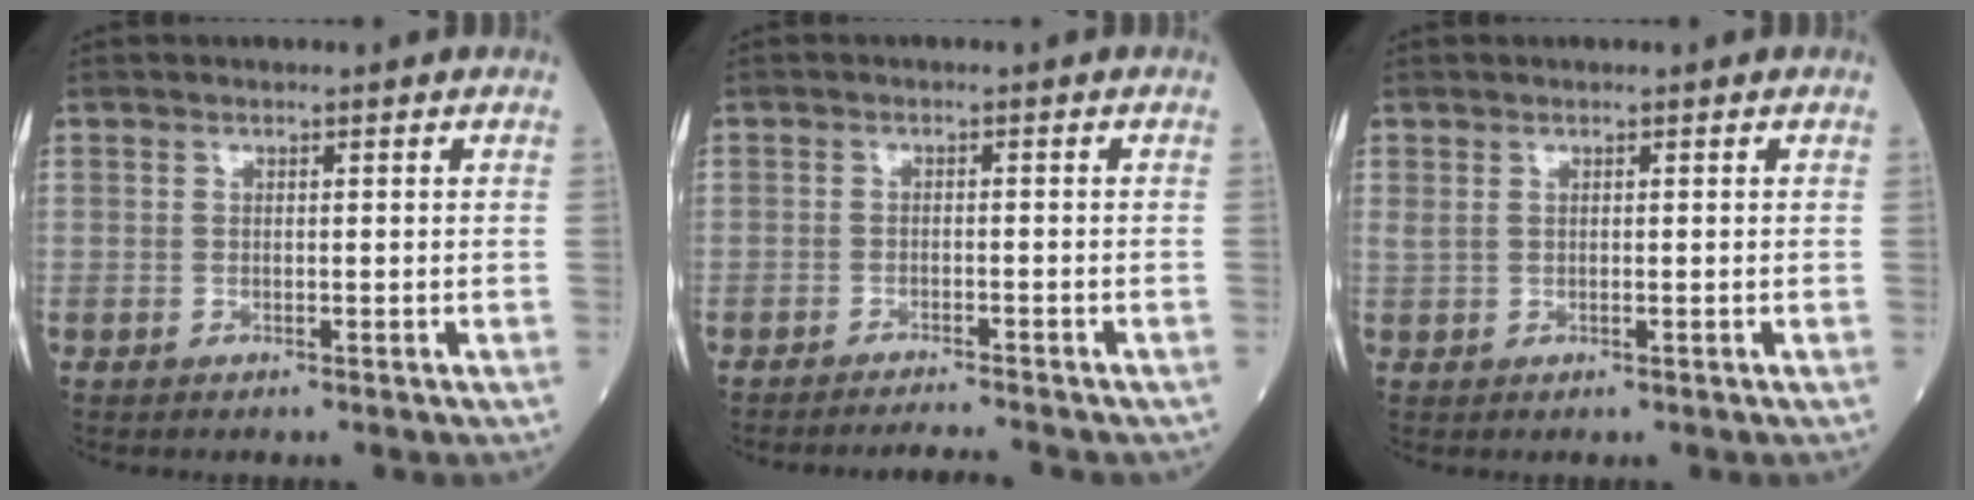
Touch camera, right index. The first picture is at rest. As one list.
[{"total": 5.1, "force": [-4.9, -0.1, 1.4], "torque": [-0.019, -0.012, -0.073]}, {"total": 1.1, "force": [0.5, 0.3, 0.9], "torque": [-0.034, 0.006, 0.016]}]